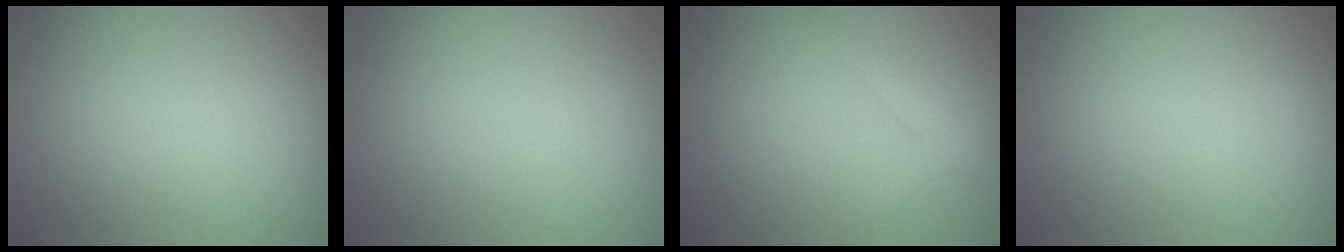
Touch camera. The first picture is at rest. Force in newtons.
{"total": 0.0}
{"total": 2.1, "press": 2.1, "slide": 0.1}
{"total": 0.0}